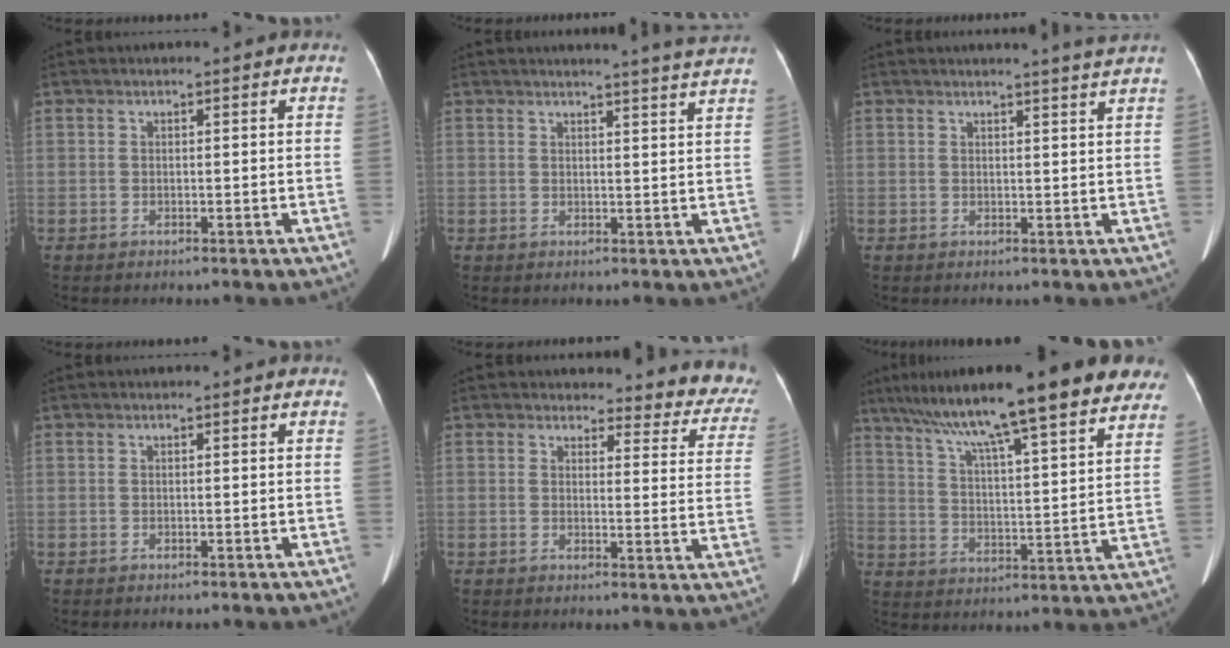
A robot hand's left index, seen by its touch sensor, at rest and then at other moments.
{"total": 6.7, "force": [6.3, -1.5, 1.7], "torque": [-0.027, -0.020, 0.060]}
{"total": 4.1, "force": [3.7, -1.2, 1.3], "torque": [-0.019, -0.008, 0.034]}
{"total": 0.5, "force": [0.5, 0.0, 0.2], "torque": [-0.011, 0.005, 0.005]}
{"total": 13.4, "force": [12.8, 3.8, 1.2], "torque": [0.040, -0.081, 0.096]}
{"total": 25.5, "force": [19.9, 2.6, 15.8], "torque": [-0.255, 0.025, 0.279]}